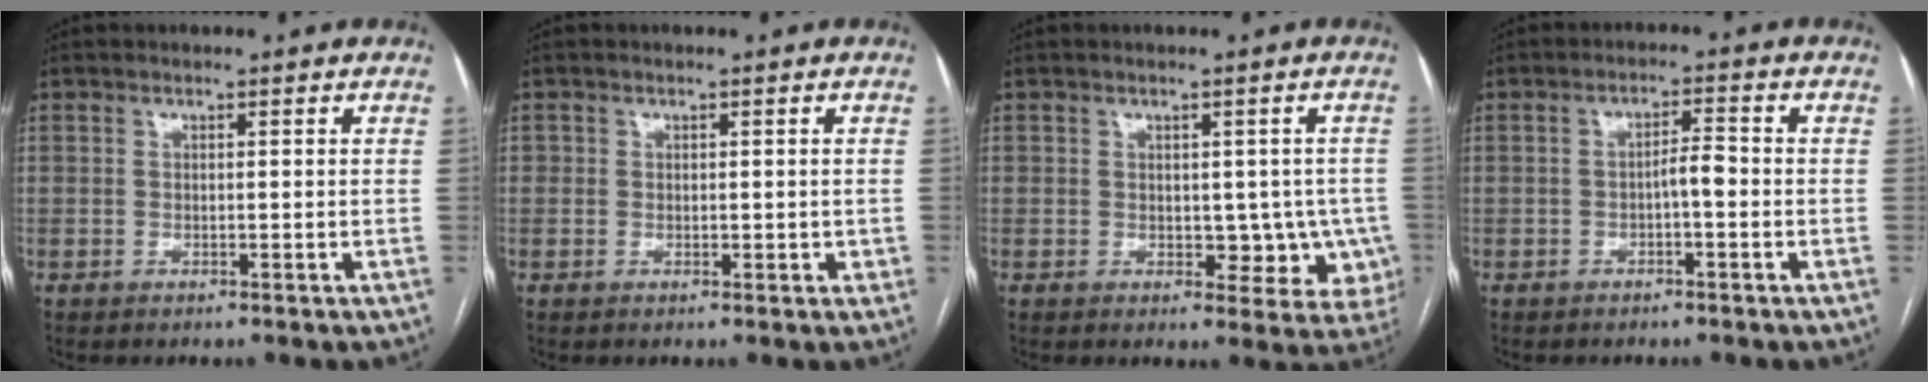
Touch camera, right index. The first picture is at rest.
{"total": 1.6, "force": [0.1, 1.4, 0.7], "torque": [-0.005, 0.007, 0.006]}
{"total": 6.3, "force": [-0.7, 4.4, 4.4], "torque": [-0.024, 0.016, 0.003]}
{"total": 2.8, "force": [-0.8, 0.6, 2.6], "torque": [-0.040, 0.006, -0.014]}